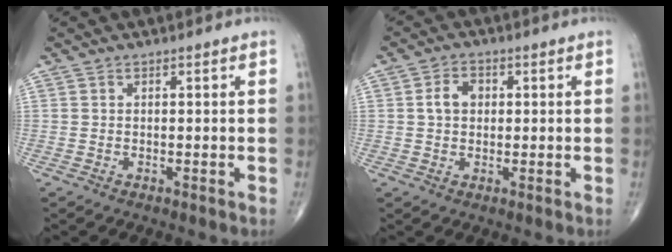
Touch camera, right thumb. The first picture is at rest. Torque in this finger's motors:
{"motor_torque": [-0.03, -0.12, 0.60, 0.18, -0.01]}